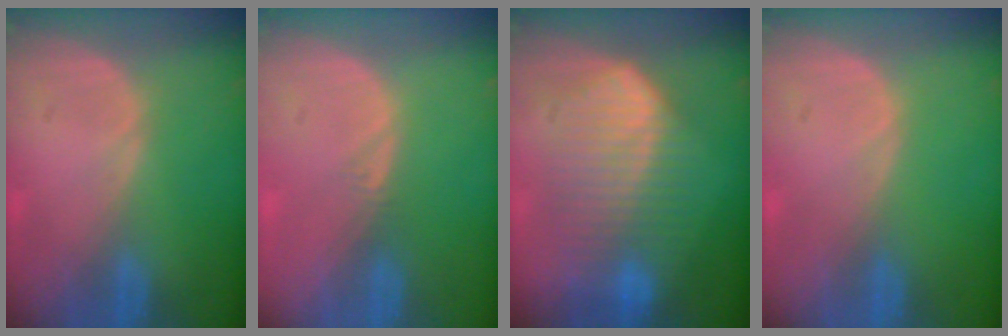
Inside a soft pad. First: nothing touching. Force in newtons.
{"total": 0.5, "press": 0.5, "slide": 0.2}
{"total": 9.5, "press": 9.5, "slide": 0.7}
{"total": 0.0}